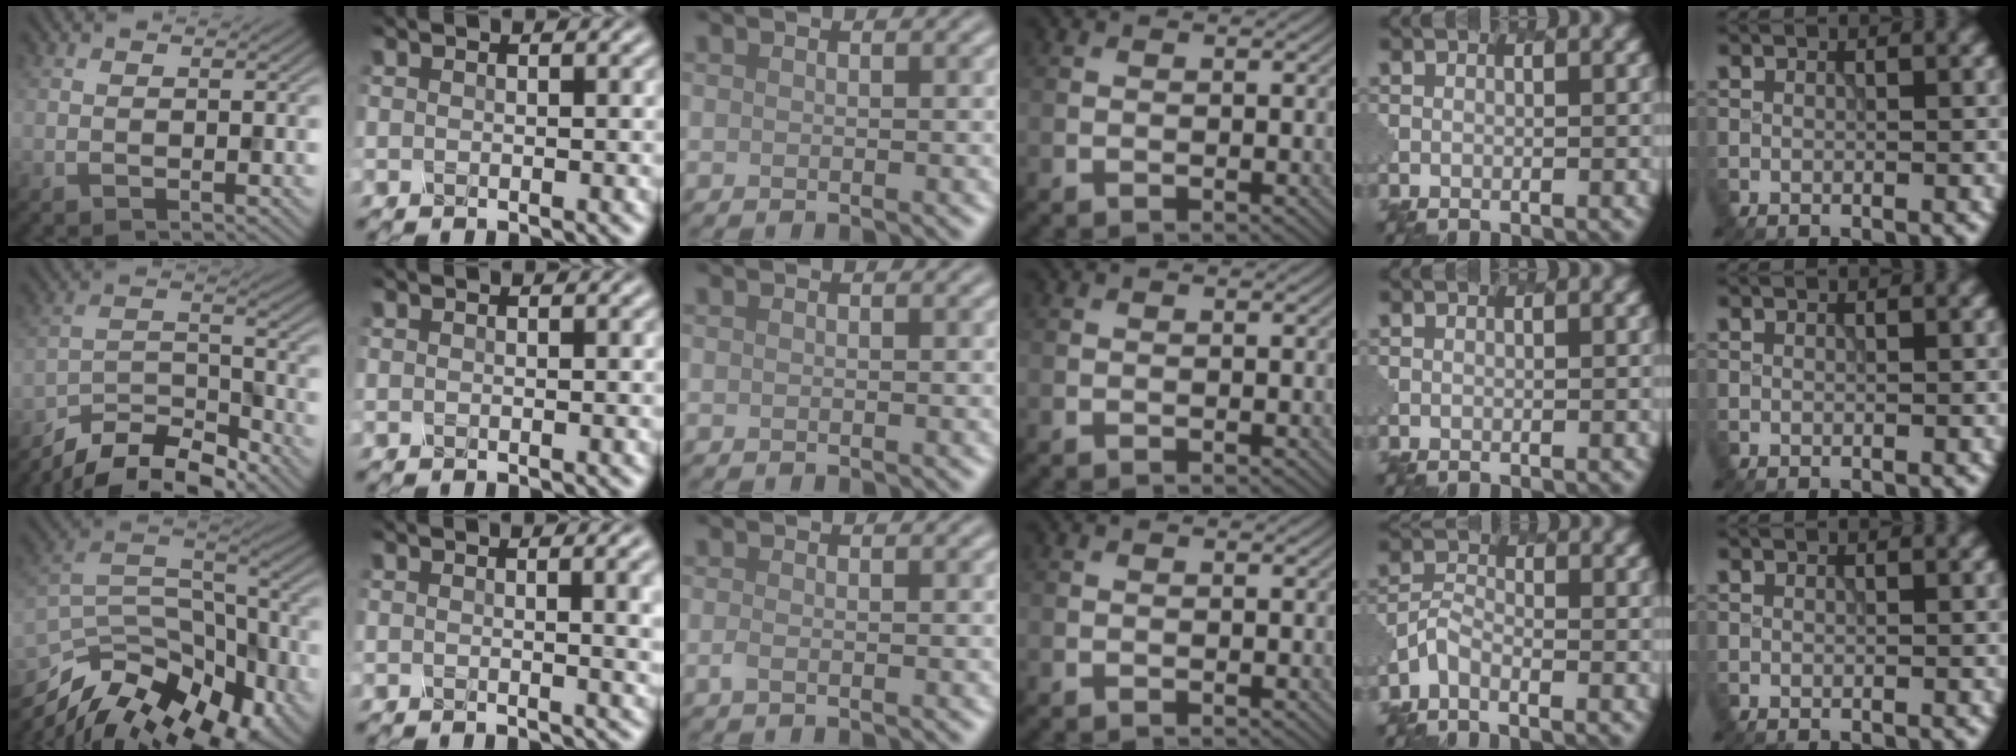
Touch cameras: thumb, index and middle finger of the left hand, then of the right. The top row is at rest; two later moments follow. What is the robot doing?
{"motion": "twist", "object": "rubiks cube"}